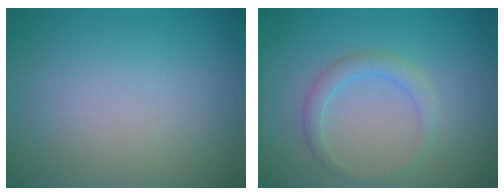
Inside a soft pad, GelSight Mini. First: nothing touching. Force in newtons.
{"total": 1.9, "press": 1.9, "slide": 0.1}